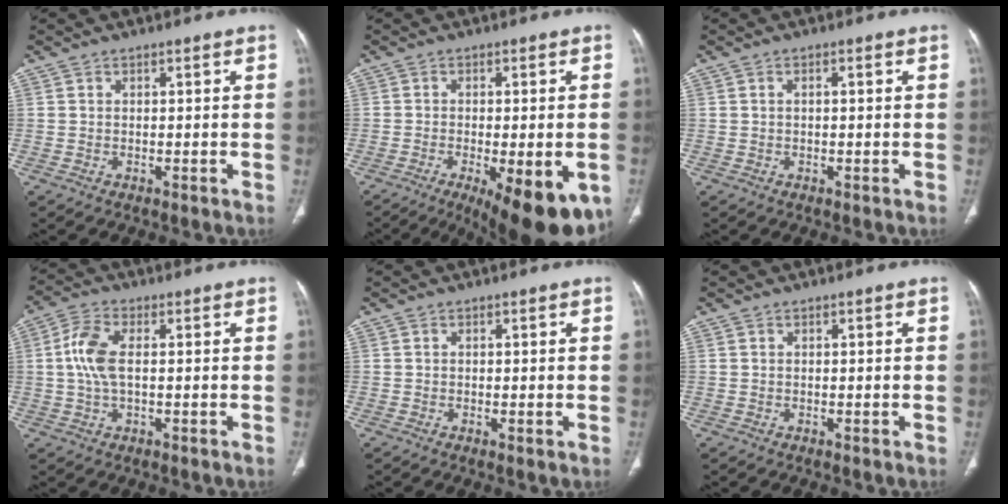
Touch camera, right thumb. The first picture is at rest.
{"total": 17.1, "force": [-7.6, 5.9, 14.1], "torque": [-0.156, -0.013, -0.097]}
{"total": 0.8, "force": [0.1, 0.3, 0.8], "torque": [-0.019, 0.004, 0.002]}
{"total": 7.3, "force": [0.6, 3.5, 6.3], "torque": [-0.151, 0.014, 0.010]}
{"total": 0.7, "force": [-0.1, 0.1, 0.7], "torque": [-0.016, -0.004, -0.001]}
{"total": 0.0}